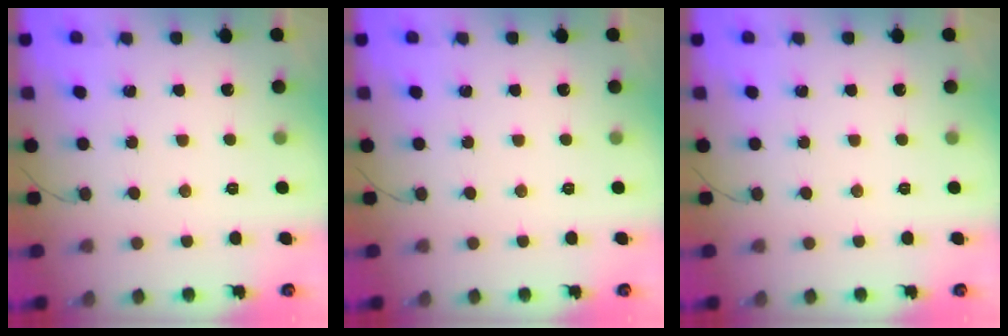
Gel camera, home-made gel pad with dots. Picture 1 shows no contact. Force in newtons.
{"total": 0.0}
{"total": 0.0}